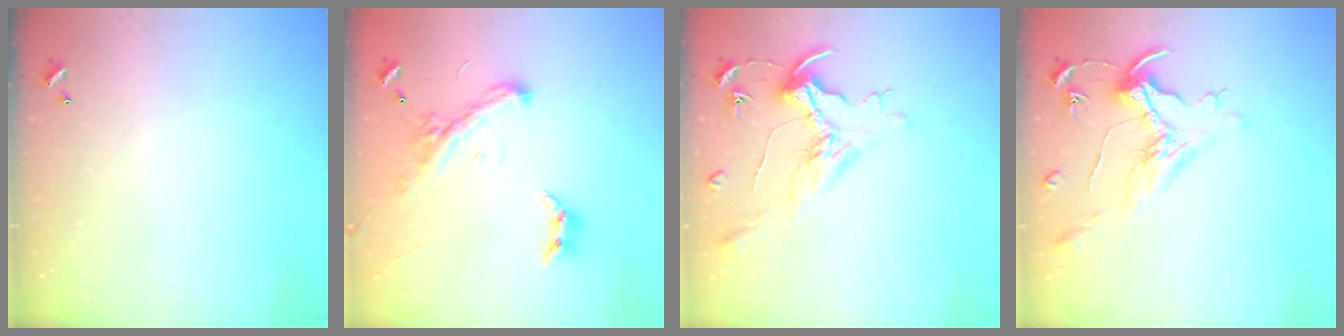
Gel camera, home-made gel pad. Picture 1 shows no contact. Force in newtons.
{"total": 2.2, "press": 2.2, "slide": 0.1}
{"total": 1.6, "press": 1.4, "slide": 0.7}
{"total": 1.6, "press": 1.4, "slide": 0.7}